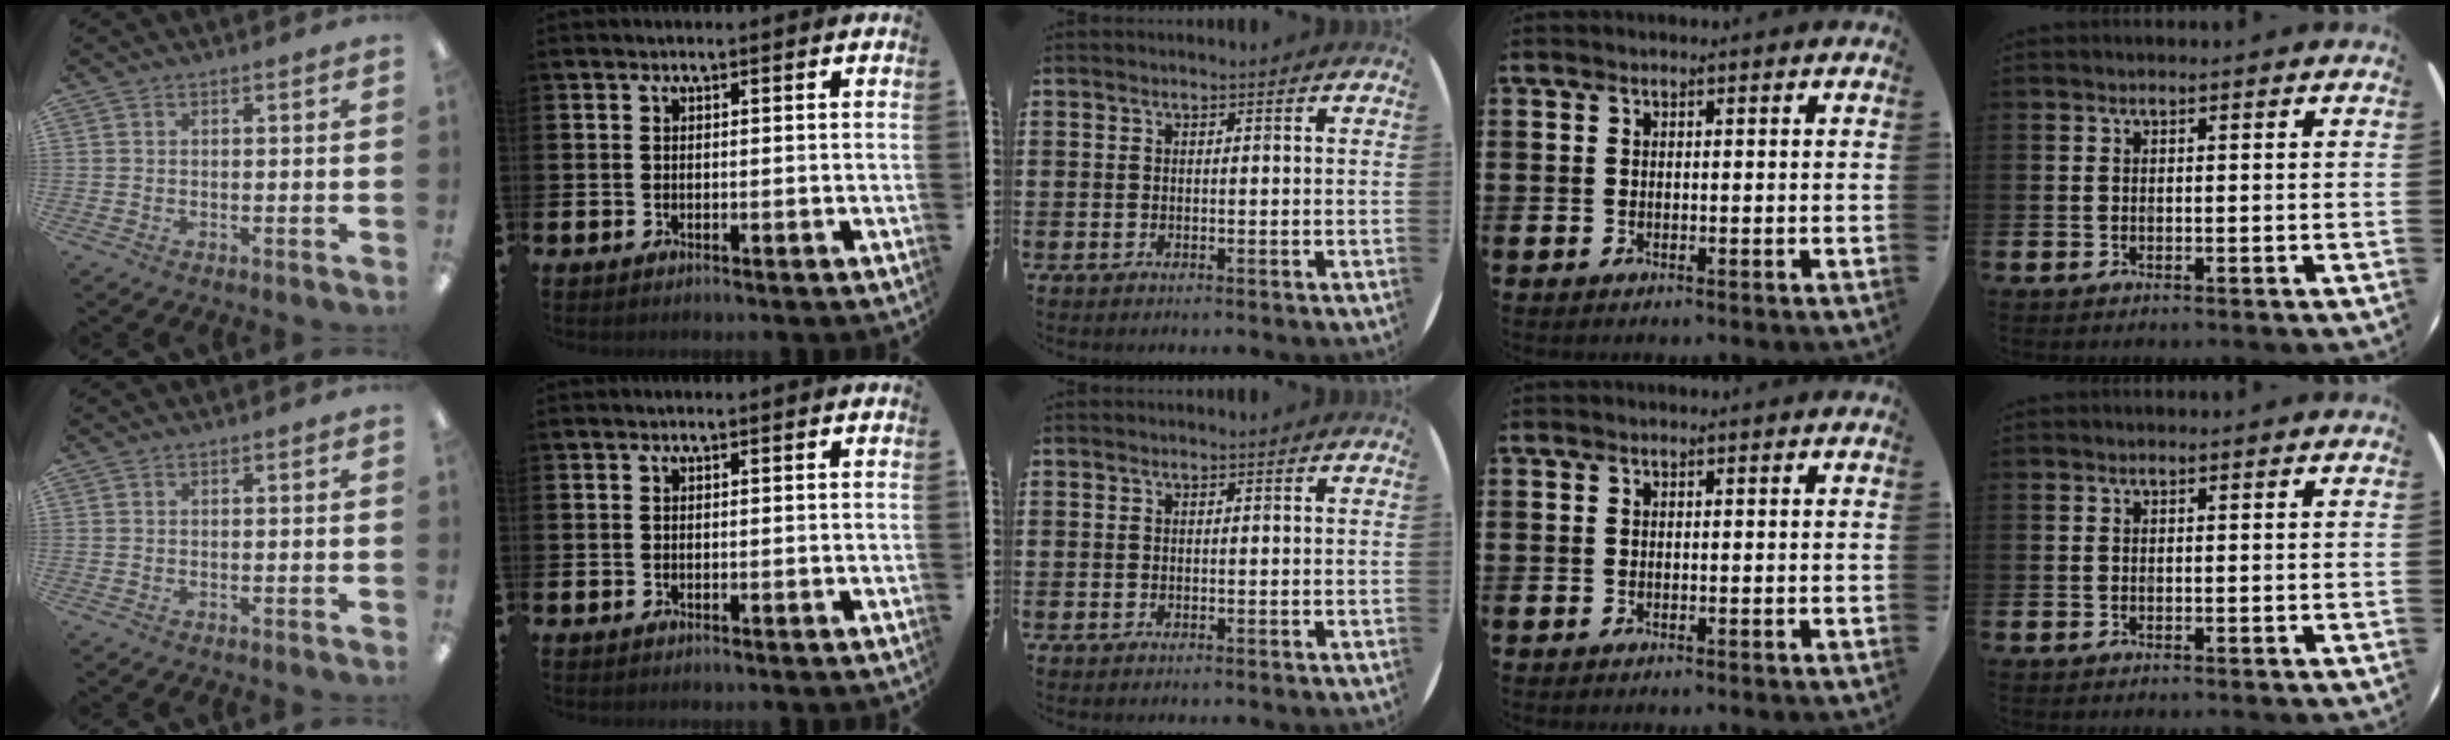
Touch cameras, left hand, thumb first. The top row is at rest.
{}